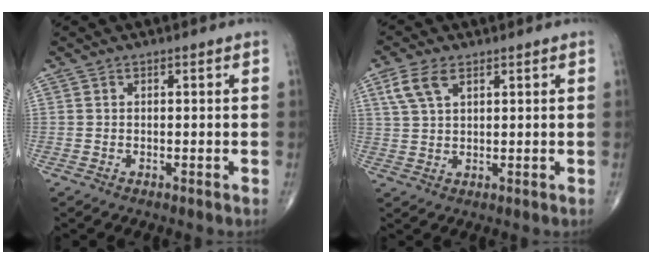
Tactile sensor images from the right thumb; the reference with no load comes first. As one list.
[{"total": 5.5, "force": [2.7, 2.8, 3.8], "torque": [-0.085, 0.003, 0.058]}]